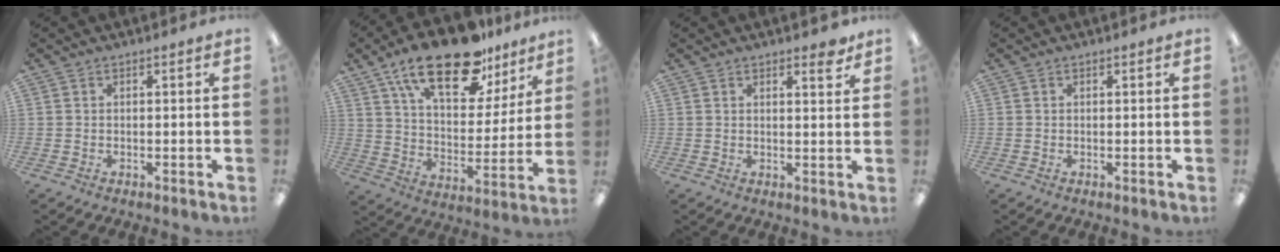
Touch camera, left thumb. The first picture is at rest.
{"total": 22.0, "force": [14.9, 9.3, 13.4], "torque": [-0.213, -0.085, 0.253]}
{"total": 3.0, "force": [2.5, 0.9, 1.5], "torque": [-0.001, -0.017, 0.036]}
{"total": 0.0}